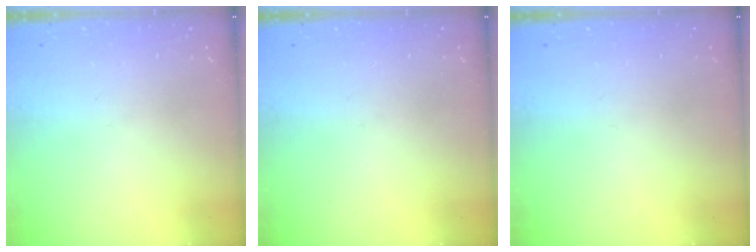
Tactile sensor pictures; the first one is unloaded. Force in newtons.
{"total": 0.0}
{"total": 0.0}